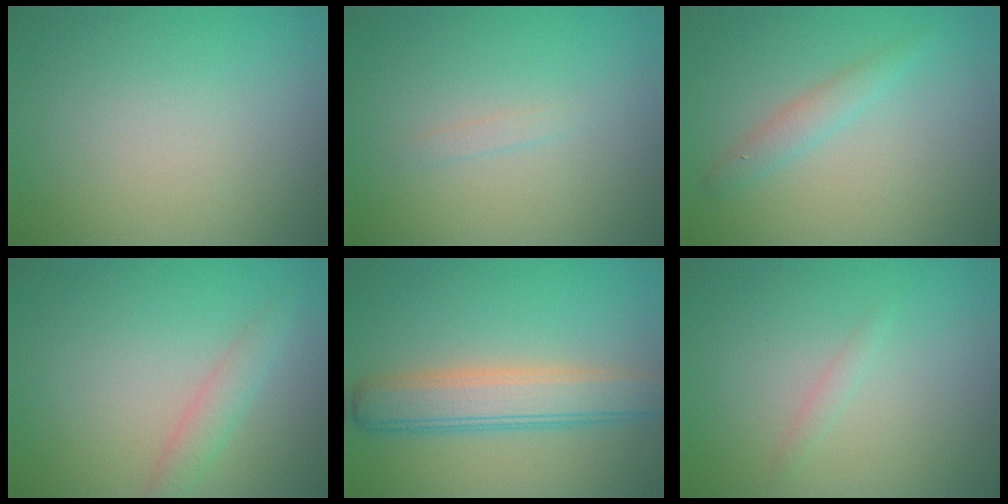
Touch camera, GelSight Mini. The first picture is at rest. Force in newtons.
{"total": 0.6, "press": 0.6, "slide": 0.1}
{"total": 1.6, "press": 1.6, "slide": 0.1}
{"total": 1.9, "press": 1.9, "slide": 0.1}
{"total": 5.0, "press": 5.0, "slide": 0.1}
{"total": 0.8, "press": 0.8, "slide": 0.1}